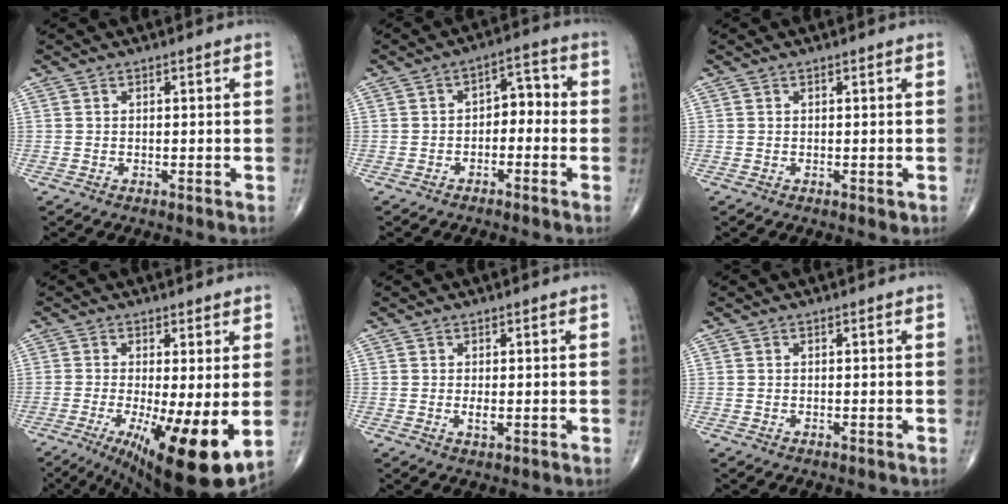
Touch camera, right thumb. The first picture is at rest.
{"total": 5.2, "force": [-1.2, 3.3, 3.8], "torque": [-0.034, 0.037, -0.030]}
{"total": 0.6, "force": [0.0, 0.4, 0.5], "torque": [-0.006, -0.002, 0.002]}
{"total": 15.0, "force": [-3.4, 3.7, 14.1], "torque": [-0.206, -0.026, -0.037]}
{"total": 1.2, "force": [0.0, 0.5, 1.1], "torque": [-0.021, -0.005, 0.003]}
{"total": 0.0}